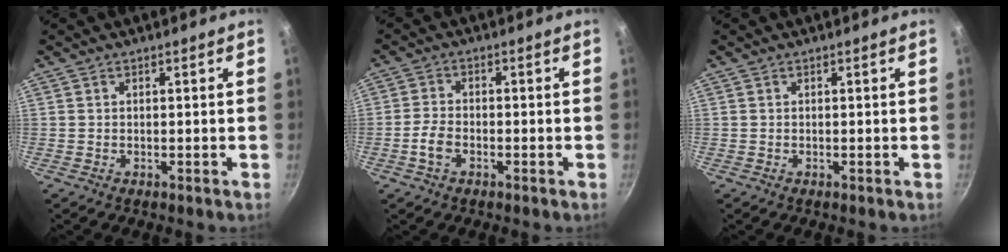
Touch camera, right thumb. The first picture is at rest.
{"total": 4.0, "force": [-1.6, 2.4, 2.7], "torque": [-0.058, 0.017, -0.034]}
{"total": 0.0}